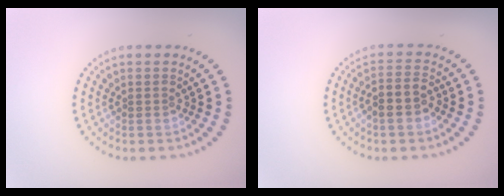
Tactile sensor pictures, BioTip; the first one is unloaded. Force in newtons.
{"total": 2.7, "press": 2.5, "slide": 1.0}